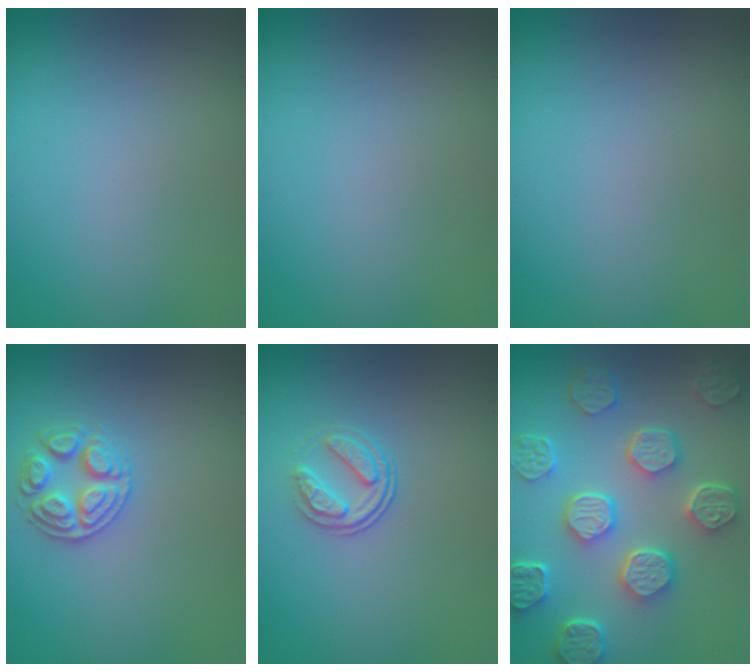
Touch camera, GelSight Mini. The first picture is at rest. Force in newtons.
{"total": 0.0}
{"total": 0.0}
{"total": 2.7, "press": 2.7, "slide": 0.5}
{"total": 2.3, "press": 1.7, "slide": 1.6}
{"total": 7.8, "press": 6.0, "slide": 5.0}